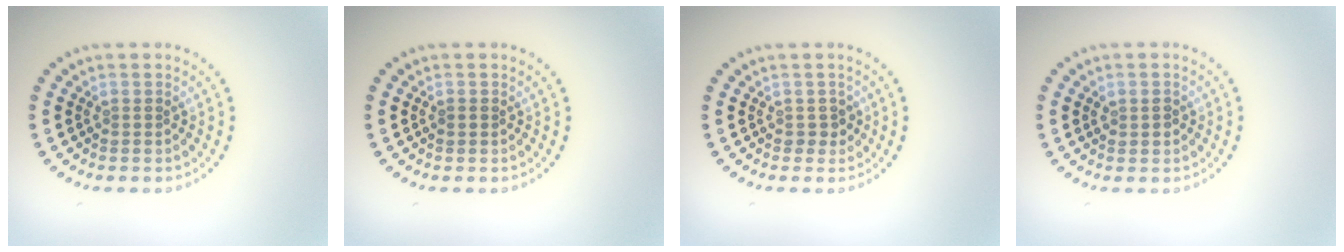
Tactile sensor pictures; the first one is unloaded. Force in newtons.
{"total": 0.7, "press": 0.6, "slide": 0.1}
{"total": 1.1, "press": 1.0, "slide": 0.6}
{"total": 1.3, "press": 1.3, "slide": 0.4}